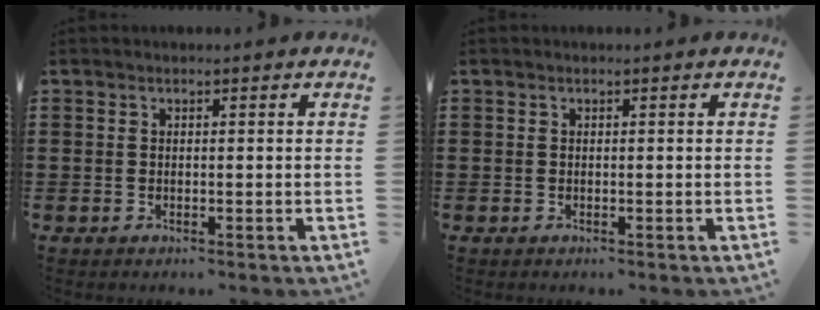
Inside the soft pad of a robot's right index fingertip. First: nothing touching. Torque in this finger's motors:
{"motor_torque": [0.00, 0.00, 0.00, 0.00]}